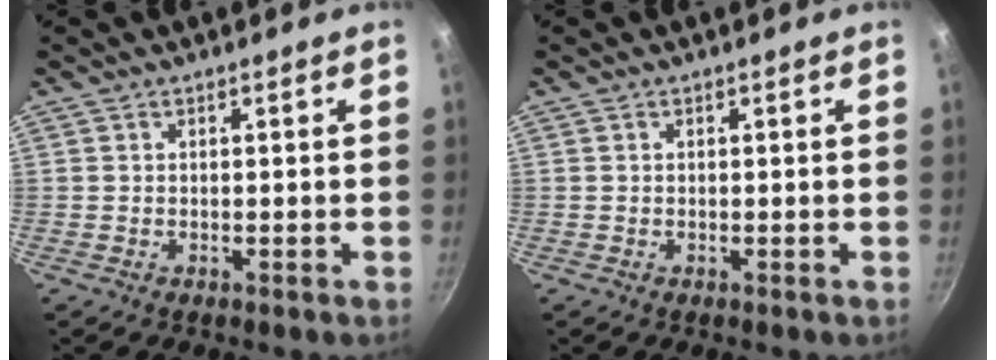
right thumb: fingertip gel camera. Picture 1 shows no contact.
{"total": 0.0}